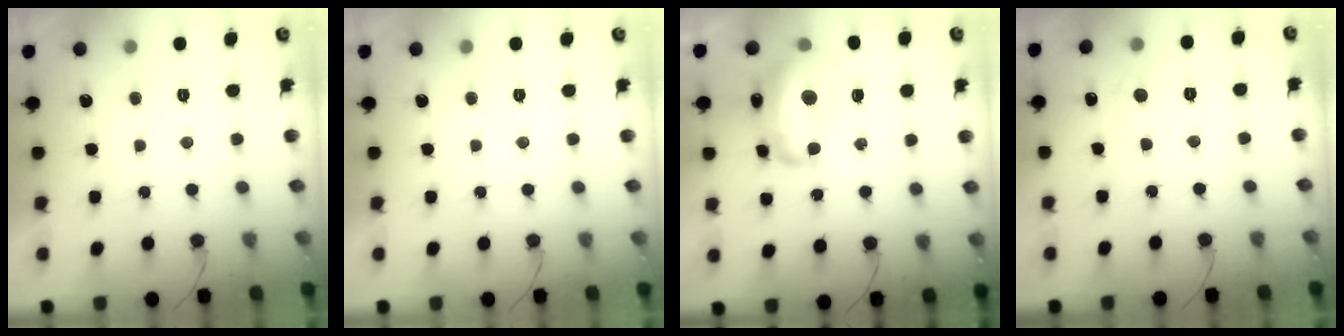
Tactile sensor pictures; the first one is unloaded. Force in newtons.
{"total": 0.0}
{"total": 15.0, "press": 14.9, "slide": 1.2}
{"total": 5.1, "press": 5.0, "slide": 0.7}